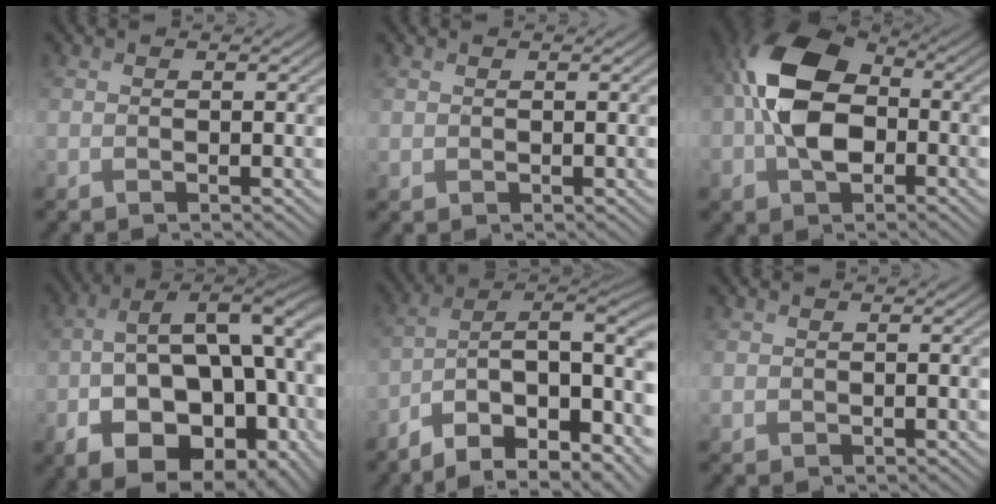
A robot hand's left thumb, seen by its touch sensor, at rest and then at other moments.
{"total": 1.0, "force": [0.5, 0.8, 0.1], "torque": [-0.006, -0.003, 0.012]}
{"total": 11.5, "force": [-0.9, 7.5, 8.6], "torque": [-0.180, 0.013, -0.035]}
{"total": 16.6, "force": [-3.7, 9.7, 12.9], "torque": [-0.202, -0.016, -0.048]}
{"total": 15.1, "force": [-6.6, 6.6, 11.8], "torque": [-0.191, -0.013, -0.106]}
{"total": 1.2, "force": [0.4, 1.1, 0.2], "torque": [-0.010, -0.004, 0.009]}